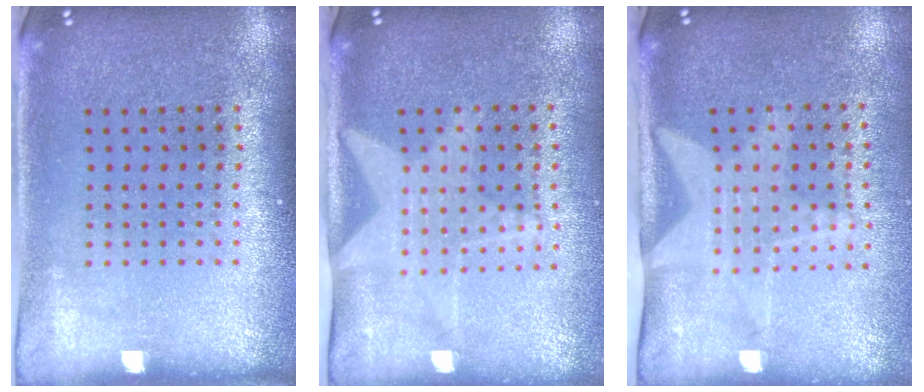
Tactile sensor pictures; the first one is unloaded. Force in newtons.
{"total": 1.4, "press": 1.4, "slide": 0.3}
{"total": 2.1, "press": 1.5, "slide": 1.4}